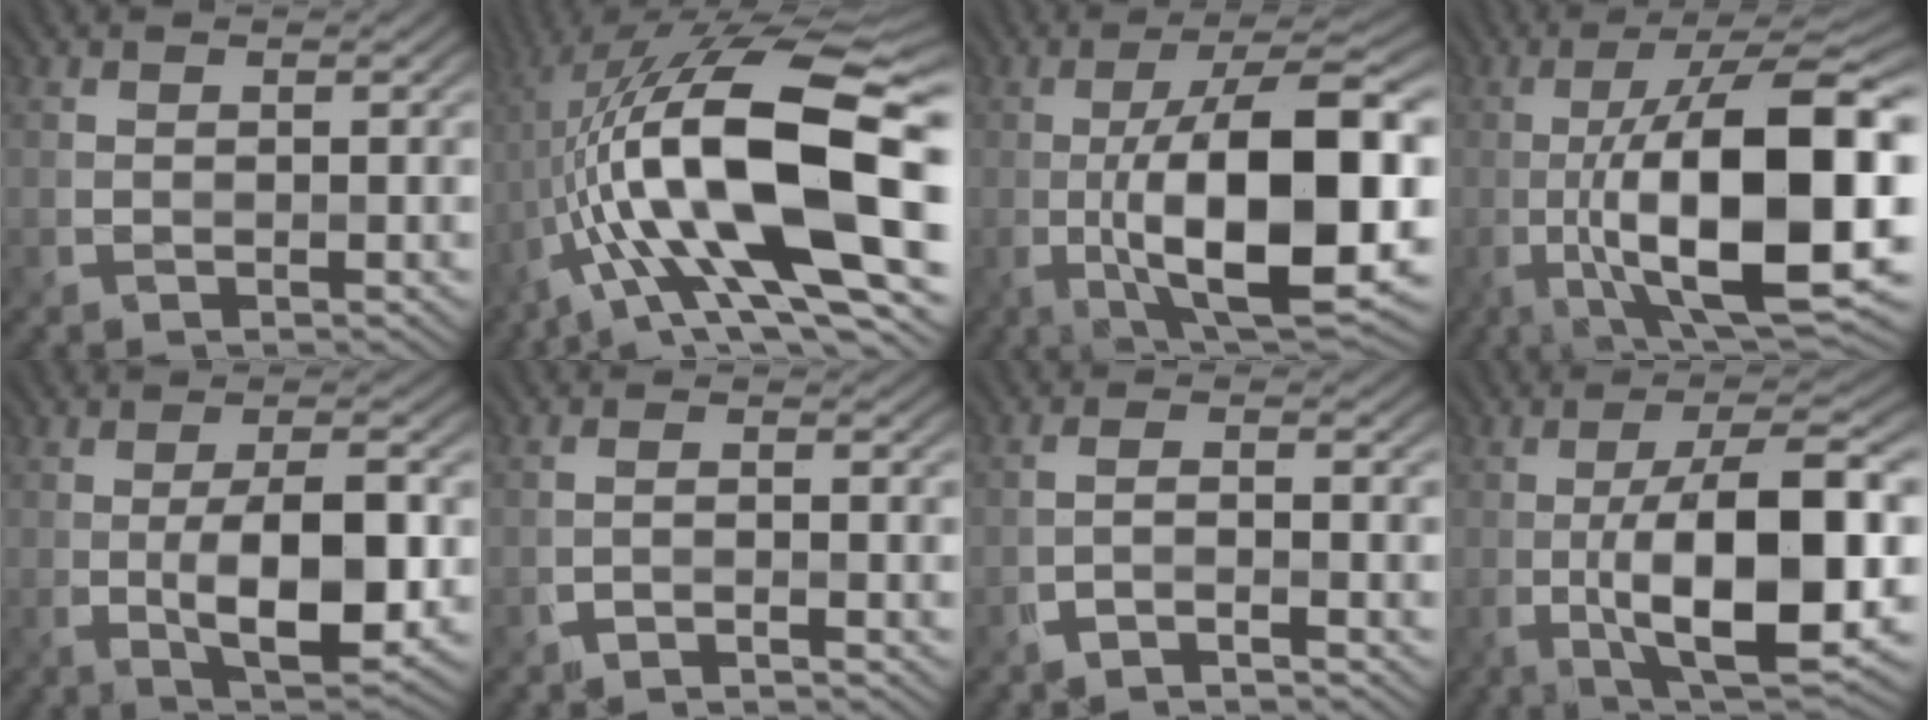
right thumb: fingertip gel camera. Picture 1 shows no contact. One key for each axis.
{"total": 20.0, "fx": -1.8, "fy": 7.1, "fz": 18.6, "tx": -0.332, "ty": 0.023, "tz": -0.033}
{"total": 15.6, "fx": -2.6, "fy": 5.3, "fz": 14.5, "tx": -0.237, "ty": 0.006, "tz": -0.043}
{"total": 17.3, "fx": -3.0, "fy": 5.5, "fz": 16.1, "tx": -0.259, "ty": 0.004, "tz": -0.048}
{"total": 8.8, "fx": -1.2, "fy": 3.3, "fz": 8.1, "tx": -0.135, "ty": -0.008, "tz": -0.013}
{"total": 1.7, "fx": -1.1, "fy": 0.3, "fz": 1.3, "tx": -0.011, "ty": 0.008, "tz": -0.033}
{"total": 2.5, "fx": -1.8, "fy": 0.3, "fz": 1.7, "tx": -0.021, "ty": 0.011, "tz": -0.050}
{"total": 12.9, "fx": -2.3, "fy": 4.2, "fz": 12.0, "tx": -0.206, "ty": -0.003, "tz": -0.035}